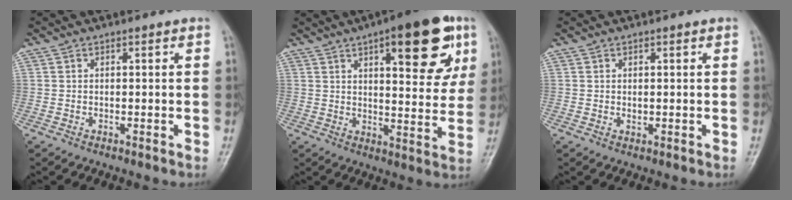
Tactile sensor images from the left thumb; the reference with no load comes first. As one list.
[{"total": 18.4, "force": [8.7, 6.7, 14.8], "torque": [-0.154, -0.024, 0.113]}, {"total": 1.0, "force": [0.1, 0.7, 0.6], "torque": [-0.009, -0.001, 0.003]}]